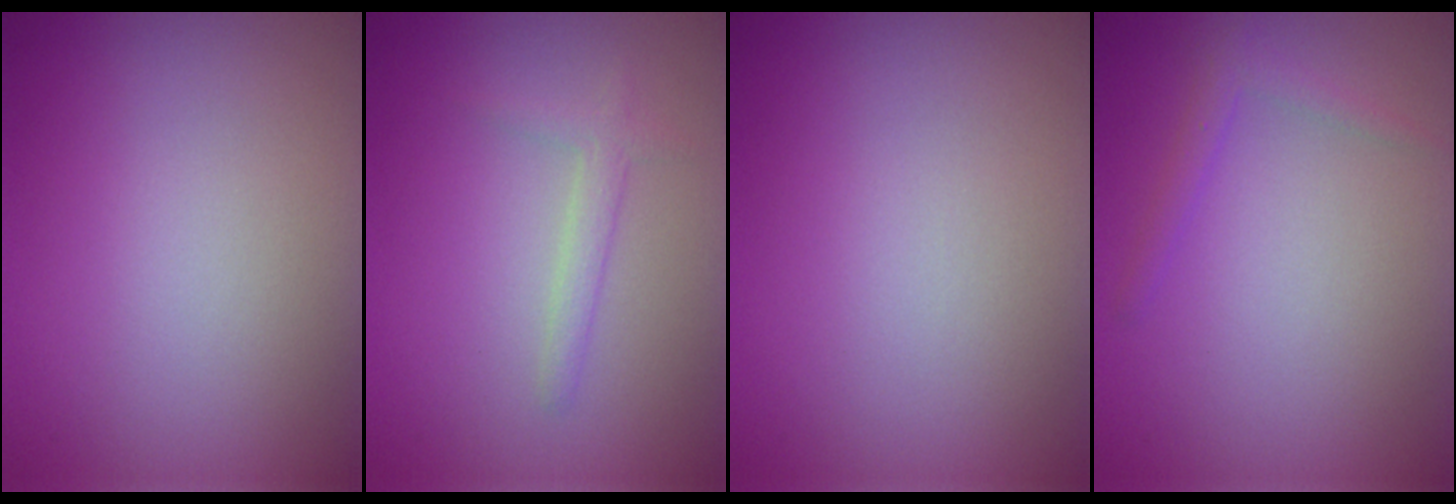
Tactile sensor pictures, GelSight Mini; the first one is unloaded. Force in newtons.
{"total": 1.5, "press": 1.5, "slide": 0.1}
{"total": 0.0}
{"total": 1.3, "press": 1.3, "slide": 0.1}